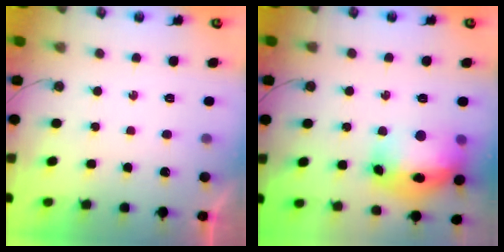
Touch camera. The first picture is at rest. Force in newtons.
{"total": 19.3, "press": 19.2, "slide": 1.7}